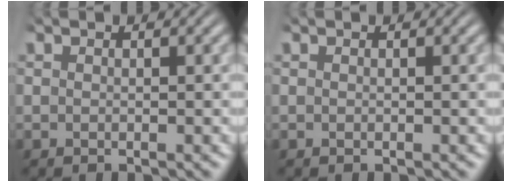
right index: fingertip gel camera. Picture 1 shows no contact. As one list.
[{"total": 0.0}]